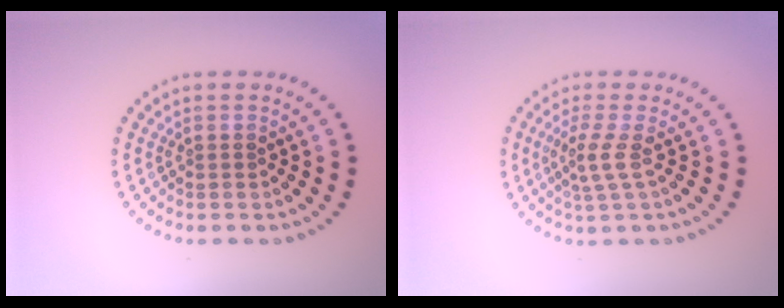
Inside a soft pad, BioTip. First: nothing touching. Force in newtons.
{"total": 2.1, "press": 1.6, "slide": 1.5}